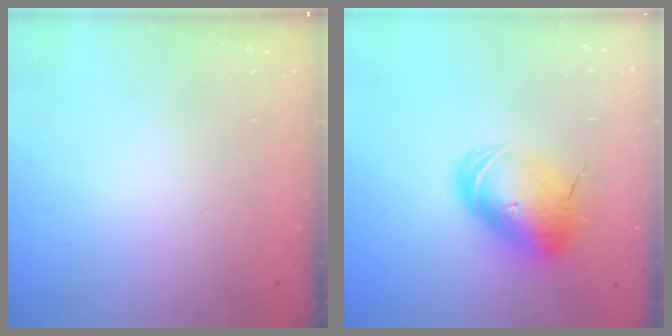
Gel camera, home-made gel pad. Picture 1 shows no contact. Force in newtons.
{"total": 12.4, "press": 12.2, "slide": 2.2}